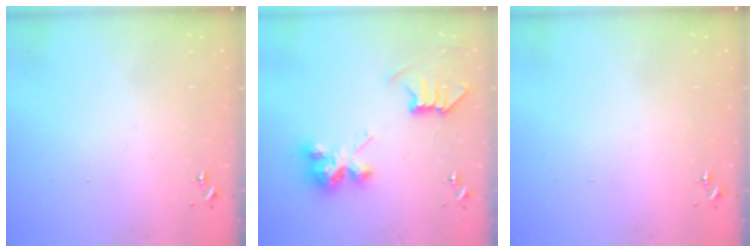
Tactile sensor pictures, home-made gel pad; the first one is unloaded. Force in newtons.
{"total": 8.5, "press": 8.5, "slide": 0.1}
{"total": 0.0}